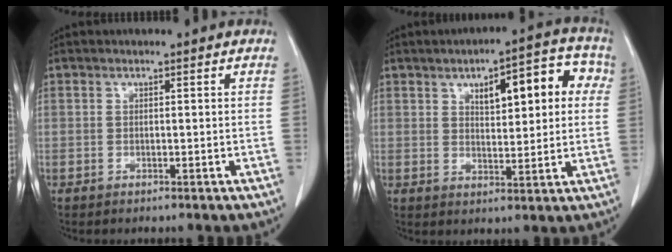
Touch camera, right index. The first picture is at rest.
{"total": 11.0, "force": [3.6, 4.0, 9.6], "torque": [-0.123, 0.030, 0.049]}